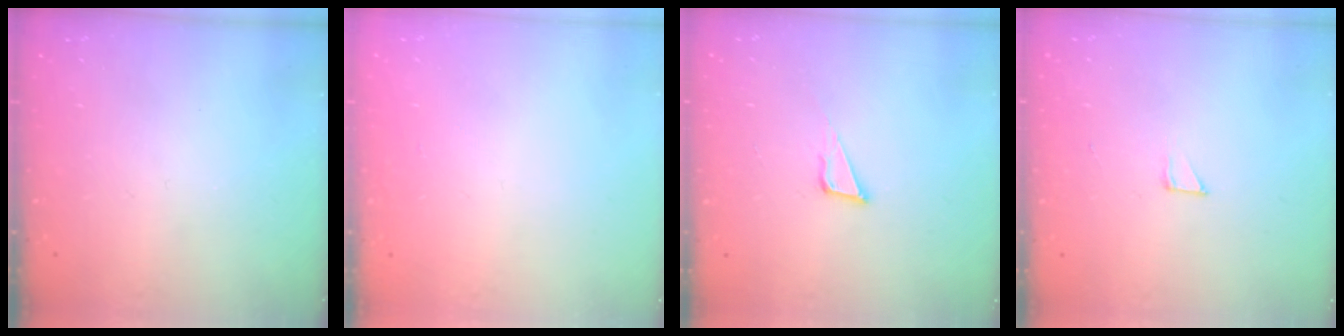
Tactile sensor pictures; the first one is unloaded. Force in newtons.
{"total": 0.9, "press": 0.9, "slide": 0.0}
{"total": 6.1, "press": 5.5, "slide": 2.7}
{"total": 2.6, "press": 2.6, "slide": 0.1}